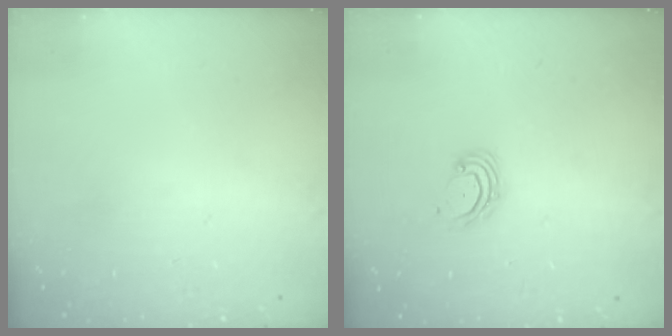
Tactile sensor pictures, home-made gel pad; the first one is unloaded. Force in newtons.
{"total": 4.2, "press": 4.2, "slide": 0.5}